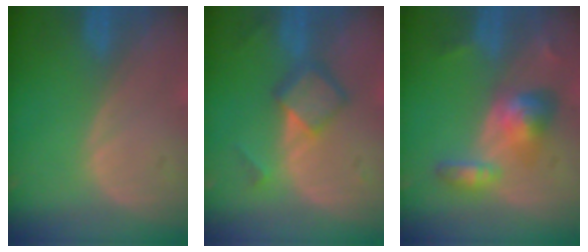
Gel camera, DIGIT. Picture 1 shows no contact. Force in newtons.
{"total": 5.9, "press": 5.0, "slide": 3.1}
{"total": 6.3, "press": 5.8, "slide": 2.4}